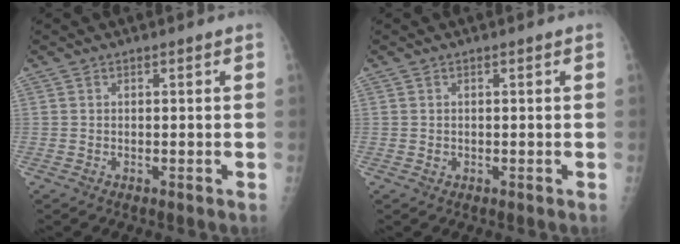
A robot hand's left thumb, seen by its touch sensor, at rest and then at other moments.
{"total": 0.8, "force": [0.0, 0.7, 0.3], "torque": [-0.002, 0.000, 0.003]}